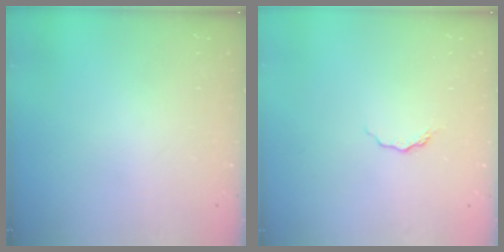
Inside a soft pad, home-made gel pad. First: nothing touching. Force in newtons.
{"total": 4.4, "press": 4.4, "slide": 0.4}